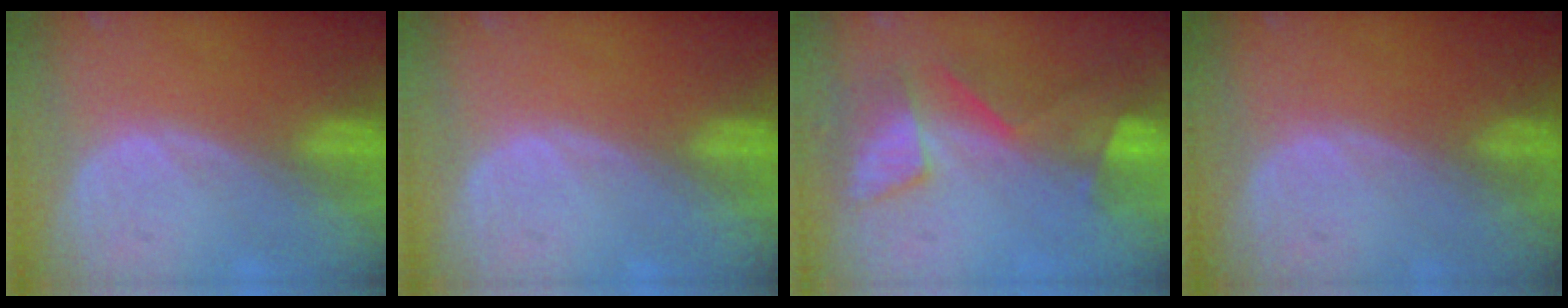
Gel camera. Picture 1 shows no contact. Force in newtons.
{"total": 0.0}
{"total": 8.5, "press": 7.2, "slide": 4.5}
{"total": 0.0}